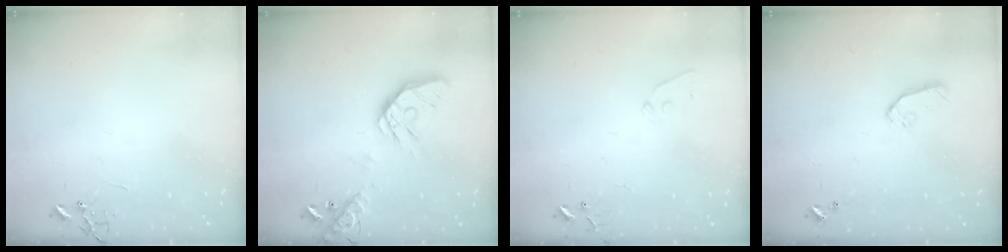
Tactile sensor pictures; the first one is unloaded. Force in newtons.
{"total": 17.6, "press": 17.3, "slide": 2.8}
{"total": 5.2, "press": 5.2, "slide": 0.5}
{"total": 7.3, "press": 7.3, "slide": 0.4}